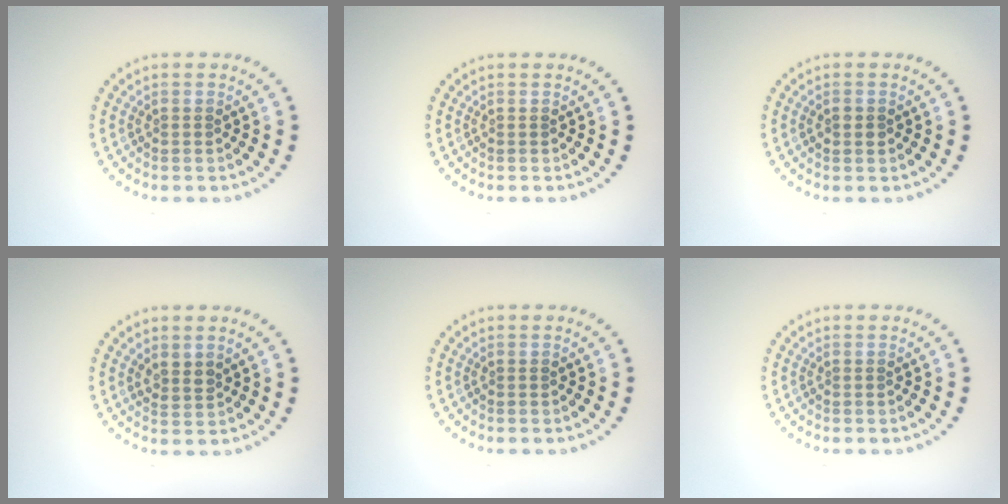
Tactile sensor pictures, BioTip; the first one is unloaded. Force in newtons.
{"total": 0.0}
{"total": 1.3, "press": 1.3, "slide": 0.1}
{"total": 1.5, "press": 1.3, "slide": 0.8}
{"total": 0.0}
{"total": 0.0}